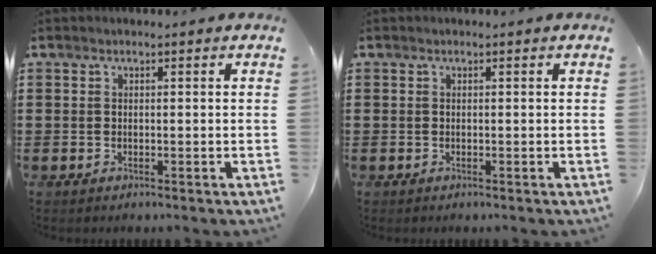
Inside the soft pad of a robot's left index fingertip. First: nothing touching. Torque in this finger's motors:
{"motor_torque": [0.12, -0.11, -0.02, -0.01]}